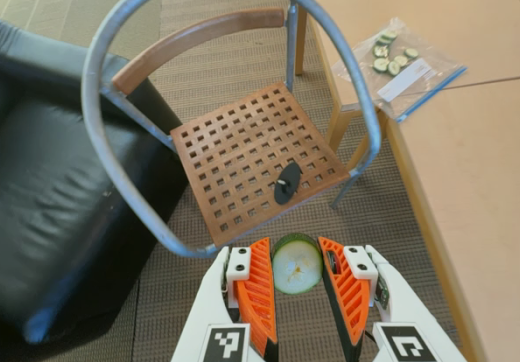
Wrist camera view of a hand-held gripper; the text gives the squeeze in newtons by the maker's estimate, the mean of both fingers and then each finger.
{"total": 7.5, "left": 7.3, "right": 7.7}